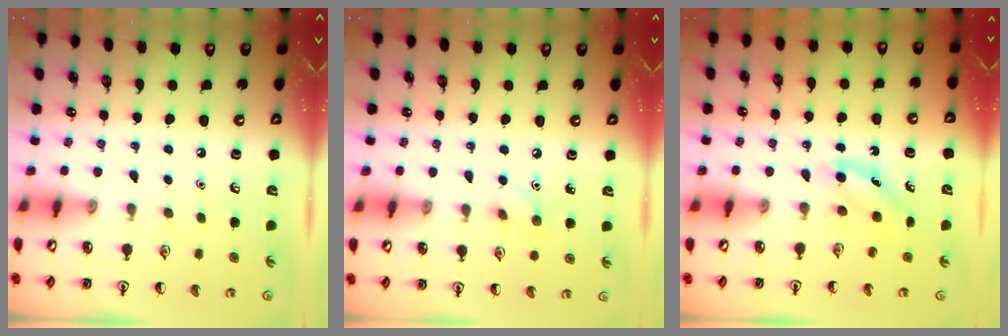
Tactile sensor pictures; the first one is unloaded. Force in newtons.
{"total": 5.1, "press": 4.8, "slide": 1.7}
{"total": 4.2, "press": 3.9, "slide": 1.4}